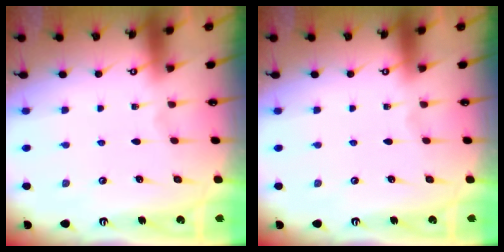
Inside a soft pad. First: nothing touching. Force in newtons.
{"total": 0.0}